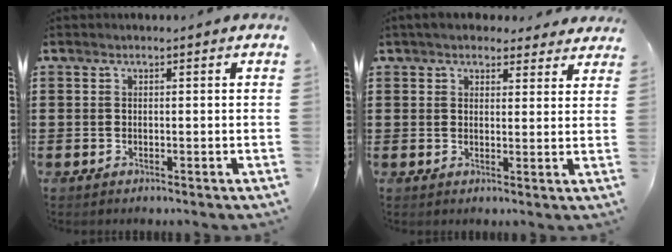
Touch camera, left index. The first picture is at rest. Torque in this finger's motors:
{"motor_torque": [1.20, -0.94, 0.38, 0.06]}